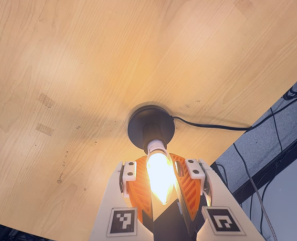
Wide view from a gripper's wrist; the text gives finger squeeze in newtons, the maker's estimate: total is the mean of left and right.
{"total": 14.6, "left": 13.3, "right": 15.8}